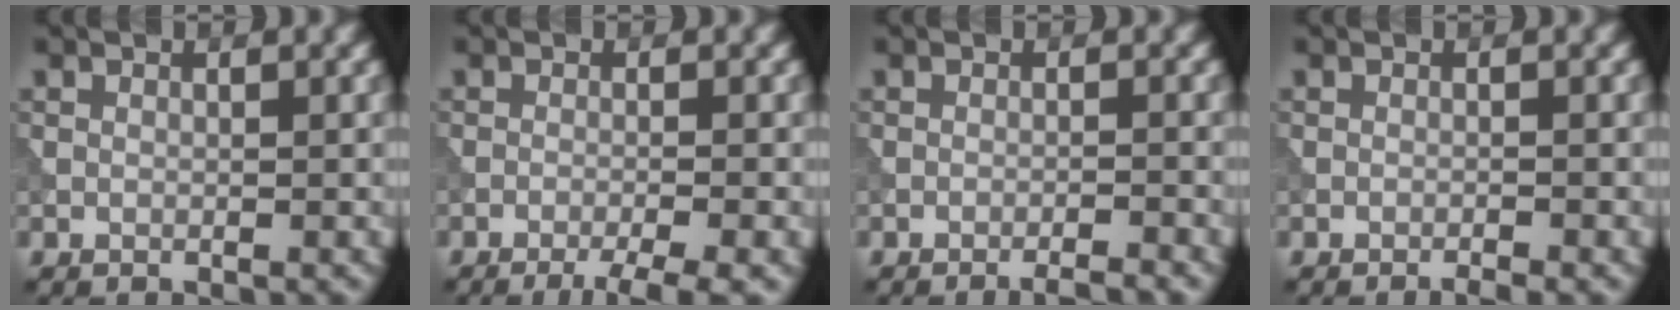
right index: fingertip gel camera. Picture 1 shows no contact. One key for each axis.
{"total": 4.0, "fx": -2.7, "fy": 0.6, "fz": 3.0, "tx": -0.039, "ty": 0.003, "tz": -0.048}
{"total": 2.4, "fx": -2.0, "fy": 0.2, "fz": 1.4, "tx": -0.016, "ty": 0.006, "tz": -0.037}
{"total": 1.1, "fx": -0.8, "fy": 0.1, "fz": 0.7, "tx": -0.006, "ty": 0.000, "tz": -0.016}